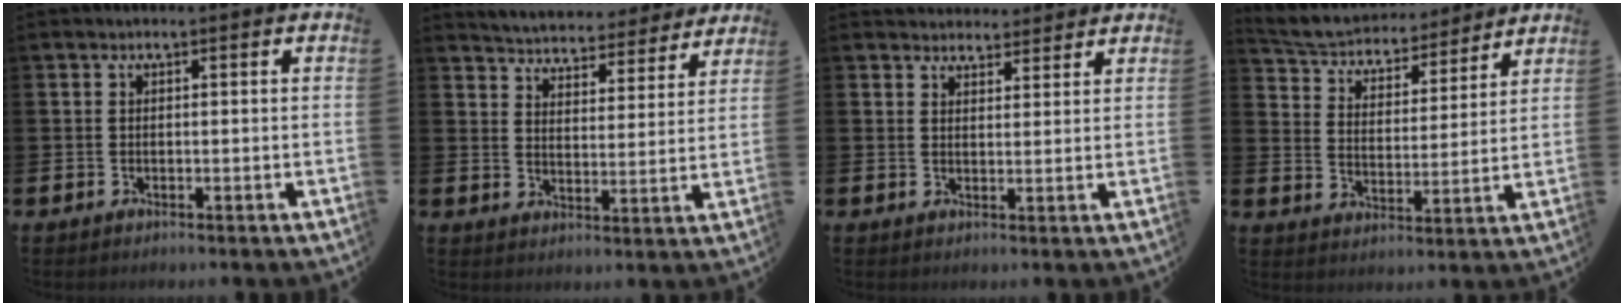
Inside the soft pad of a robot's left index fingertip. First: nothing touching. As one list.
[{"total": 4.8, "force": [4.8, 0.8, 0.1], "torque": [-0.023, -0.044, 0.079]}, {"total": 3.4, "force": [3.2, 1.0, -0.4], "torque": [0.007, -0.017, 0.057]}, {"total": 5.6, "force": [5.4, 1.3, 0.7], "torque": [-0.049, -0.043, 0.090]}]